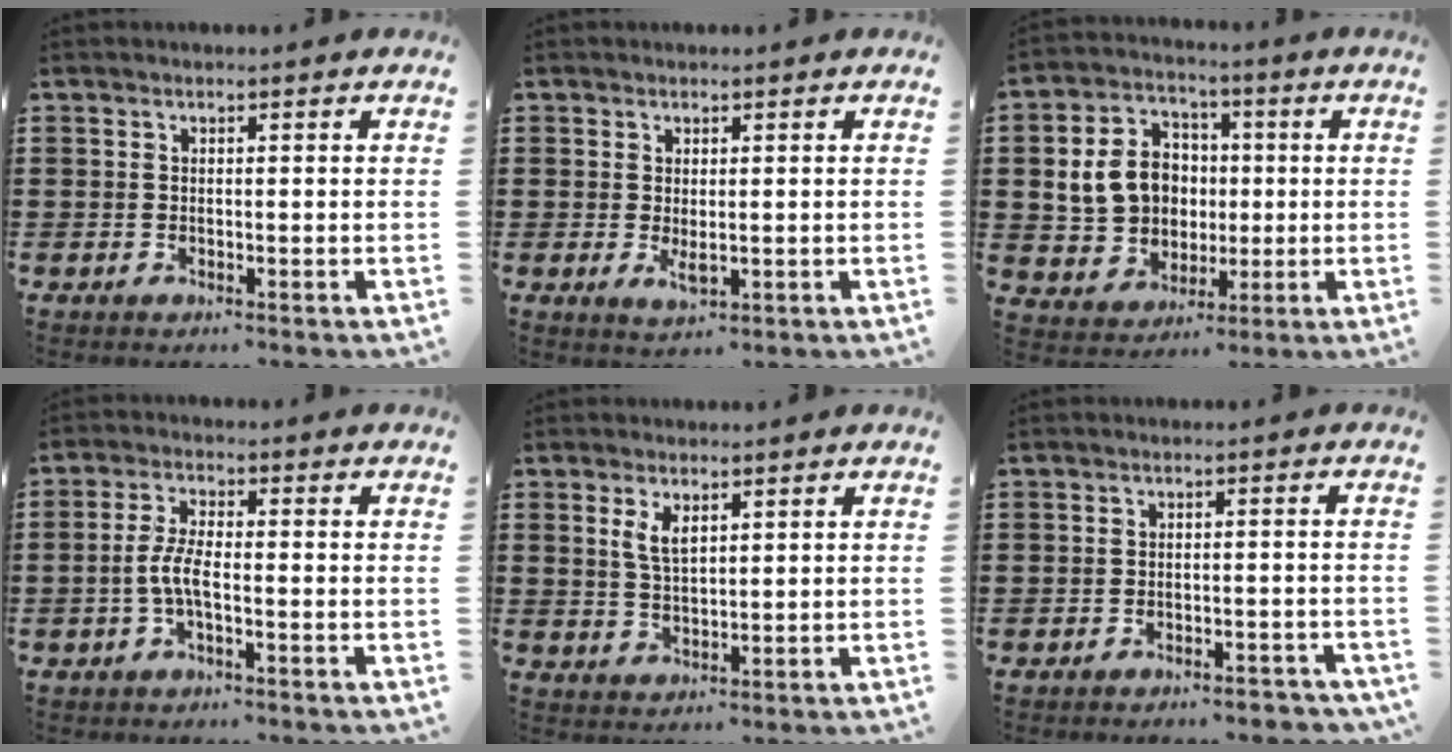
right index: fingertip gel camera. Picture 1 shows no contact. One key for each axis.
{"total": 2.3, "fx": 0.0, "fy": 0.9, "fz": 2.1, "tx": -0.039, "ty": -0.001, "tz": 0.001}
{"total": 9.2, "fx": 0.9, "fy": 8.0, "fz": 4.5, "tx": -0.120, "ty": 0.018, "tz": 0.018}
{"total": 4.3, "fx": -1.3, "fy": 1.0, "fz": 4.0, "tx": -0.098, "ty": -0.006, "tz": -0.033}
{"total": 3.3, "fx": 1.6, "fy": 1.3, "fz": 2.5, "tx": -0.054, "ty": 0.004, "tz": 0.029}
{"total": 3.1, "fx": -3.0, "fy": 0.0, "fz": 0.8, "tx": -0.017, "ty": 0.000, "tz": -0.062}